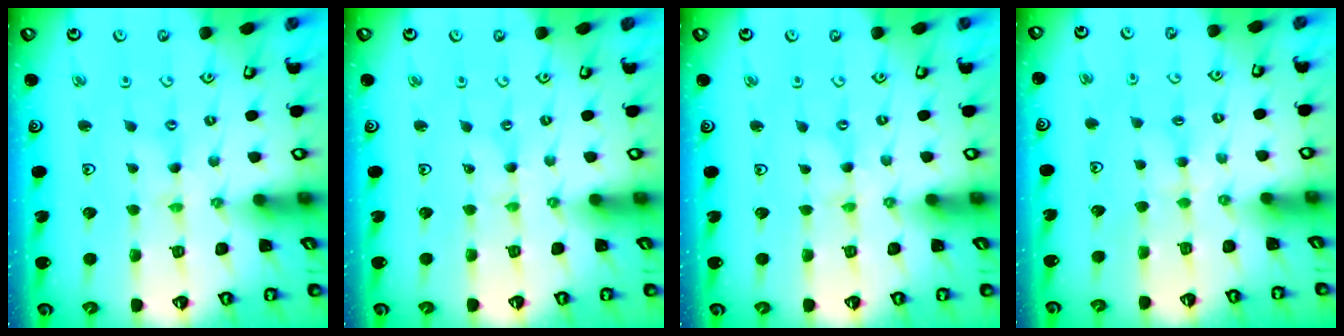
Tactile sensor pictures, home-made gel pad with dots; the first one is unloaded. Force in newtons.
{"total": 0.0}
{"total": 0.0}
{"total": 2.7, "press": 2.7, "slide": 0.5}